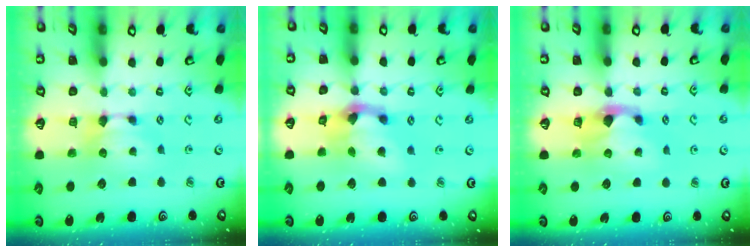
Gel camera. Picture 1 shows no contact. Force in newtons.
{"total": 5.5, "press": 5.2, "slide": 1.9}
{"total": 2.2, "press": 1.9, "slide": 1.2}